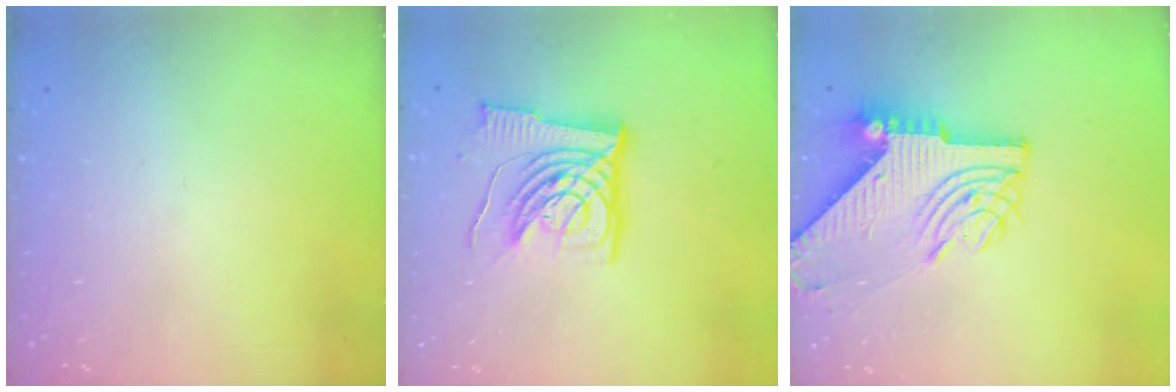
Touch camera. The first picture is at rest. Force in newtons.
{"total": 12.4, "press": 12.2, "slide": 2.0}
{"total": 9.4, "press": 9.4, "slide": 1.1}